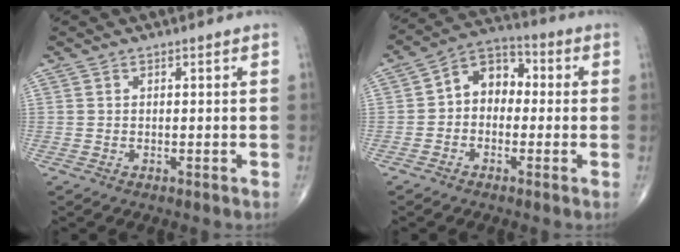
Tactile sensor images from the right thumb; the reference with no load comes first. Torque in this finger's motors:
{"motor_torque": [-0.05, 0.31, 0.39, 0.31, 0.16]}